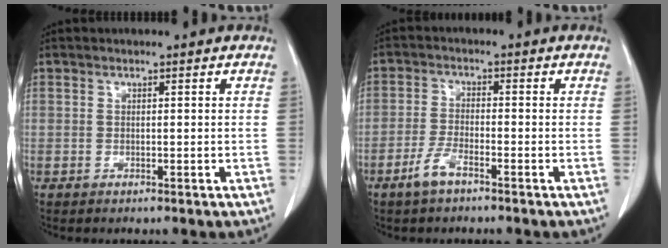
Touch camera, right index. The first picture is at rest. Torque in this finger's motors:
{"motor_torque": [0.60, -0.27, 0.11, 0.06]}